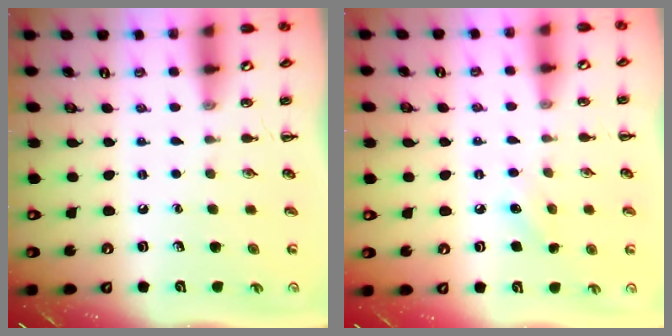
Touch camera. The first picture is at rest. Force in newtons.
{"total": 5.7, "press": 5.4, "slide": 1.6}